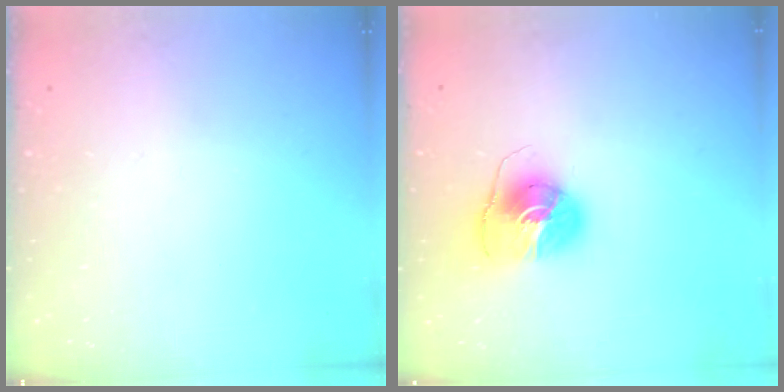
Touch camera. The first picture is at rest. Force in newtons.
{"total": 8.6, "press": 8.6, "slide": 0.9}